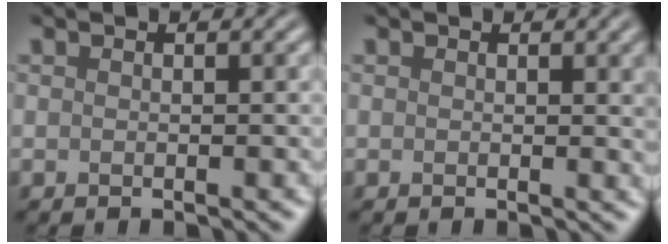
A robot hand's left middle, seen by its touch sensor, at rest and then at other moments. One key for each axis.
{"total": 1.6, "fx": 0.7, "fy": 0.4, "fz": 1.4, "tx": -0.011, "ty": 0.001, "tz": 0.009}